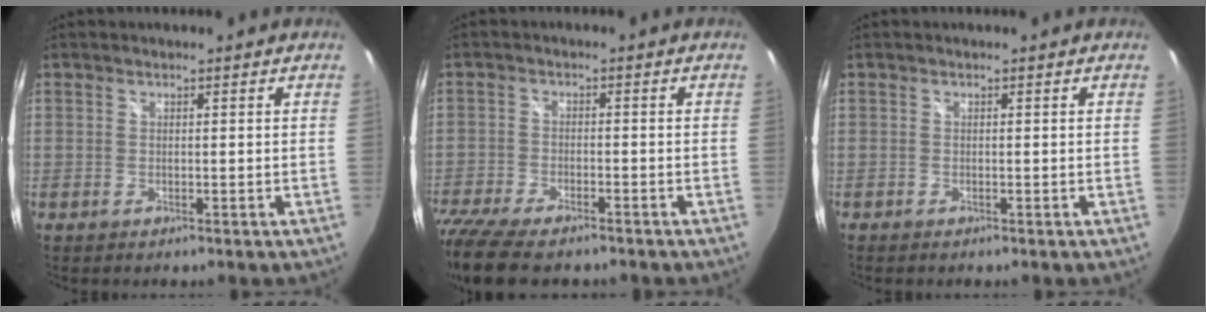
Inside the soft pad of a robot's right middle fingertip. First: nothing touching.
{"total": 13.6, "force": [-10.8, 4.2, 7.0], "torque": [-0.174, -0.052, -0.187]}
{"total": 0.0}